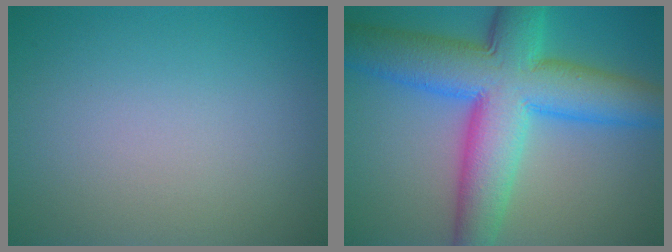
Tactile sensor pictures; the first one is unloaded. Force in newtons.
{"total": 12.0, "press": 12.0, "slide": 0.1}